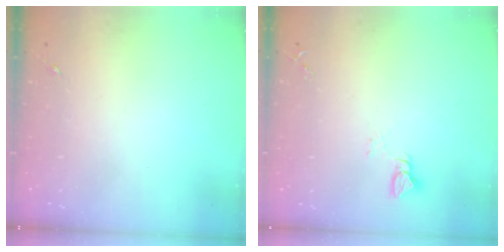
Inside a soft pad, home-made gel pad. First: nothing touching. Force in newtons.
{"total": 2.9, "press": 2.9, "slide": 0.2}